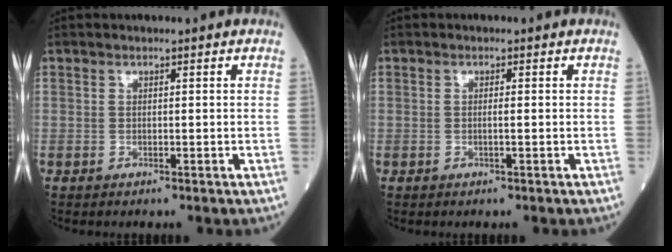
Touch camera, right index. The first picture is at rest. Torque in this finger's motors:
{"motor_torque": [-0.16, 0.01, -0.04, 0.00]}